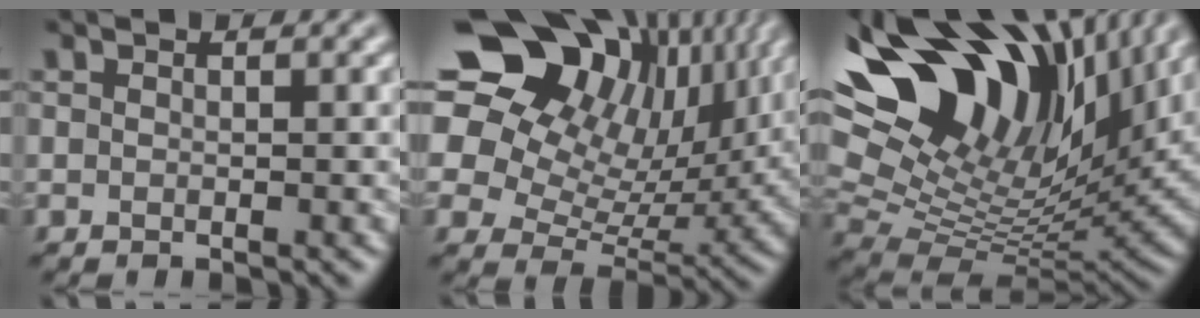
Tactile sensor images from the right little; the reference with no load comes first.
{"total": 16.3, "force": [9.2, 9.5, 9.6], "torque": [-0.187, 0.060, 0.161]}
{"total": 16.4, "force": [10.9, 6.2, 10.5], "torque": [-0.182, 0.050, 0.185]}